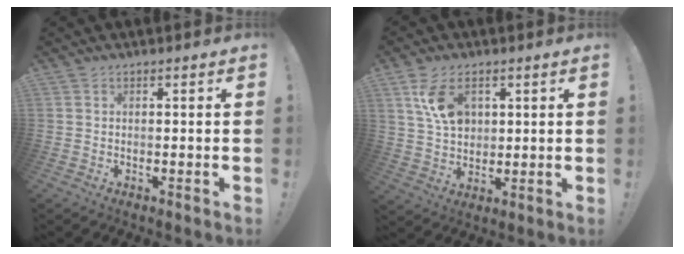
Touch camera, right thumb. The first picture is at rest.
{"total": 10.6, "force": [4.3, 6.8, 7.0], "torque": [-0.118, -0.007, 0.083]}